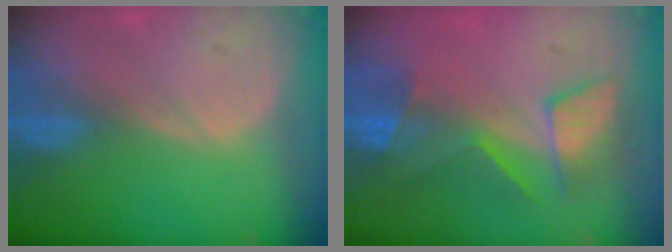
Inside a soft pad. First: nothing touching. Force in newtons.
{"total": 7.5, "press": 7.3, "slide": 1.5}